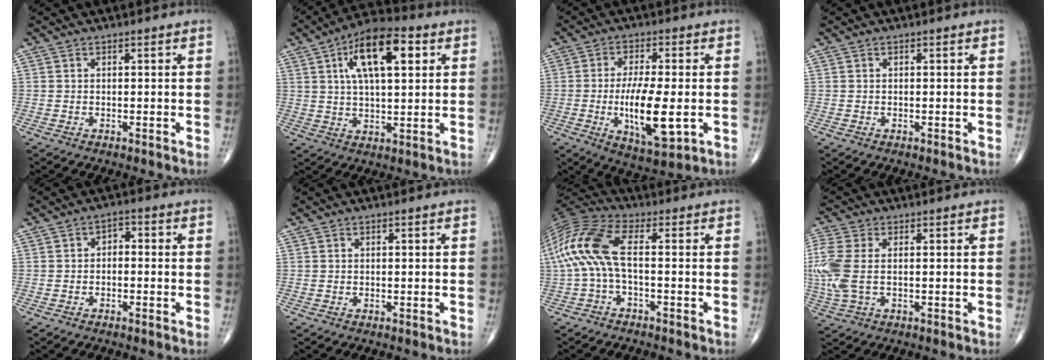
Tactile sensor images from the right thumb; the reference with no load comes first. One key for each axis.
{"total": 14.7, "fx": 5.0, "fy": 6.1, "fz": 12.4, "tx": -0.194, "ty": 0.005, "tz": 0.077}
{"total": 13.0, "fx": -2.1, "fy": 4.3, "fz": 12.0, "tx": -0.207, "ty": -0.011, "tz": -0.029}
{"total": 0.0}
{"total": 2.4, "fx": -0.5, "fy": 1.6, "fz": 1.7, "tx": -0.013, "ty": 0.017, "tz": -0.018}
{"total": 0.0}
{"total": 12.2, "fx": -0.6, "fy": 4.4, "fz": 11.4, "tx": -0.266, "ty": 0.039, "tz": -0.019}
{"total": 8.8, "fx": 0.1, "fy": 4.8, "fz": 7.4, "tx": -0.215, "ty": 0.004, "tz": 0.006}